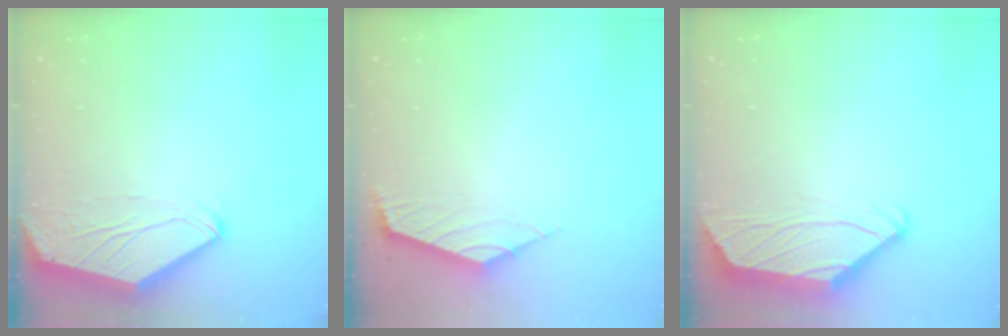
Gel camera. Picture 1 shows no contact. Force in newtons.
{"total": 2.4, "press": 2.3, "slide": 0.6}
{"total": 2.2, "press": 2.1, "slide": 0.7}